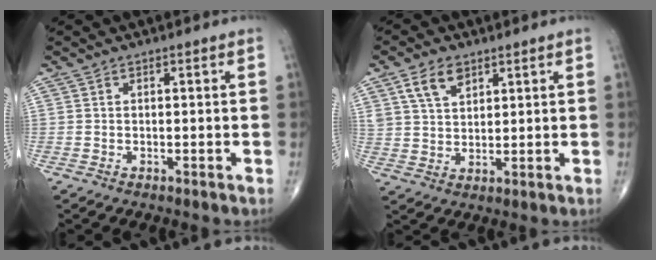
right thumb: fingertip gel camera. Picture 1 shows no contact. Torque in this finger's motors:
{"motor_torque": [0.93, 1.10, 0.53, 0.40, 0.05]}